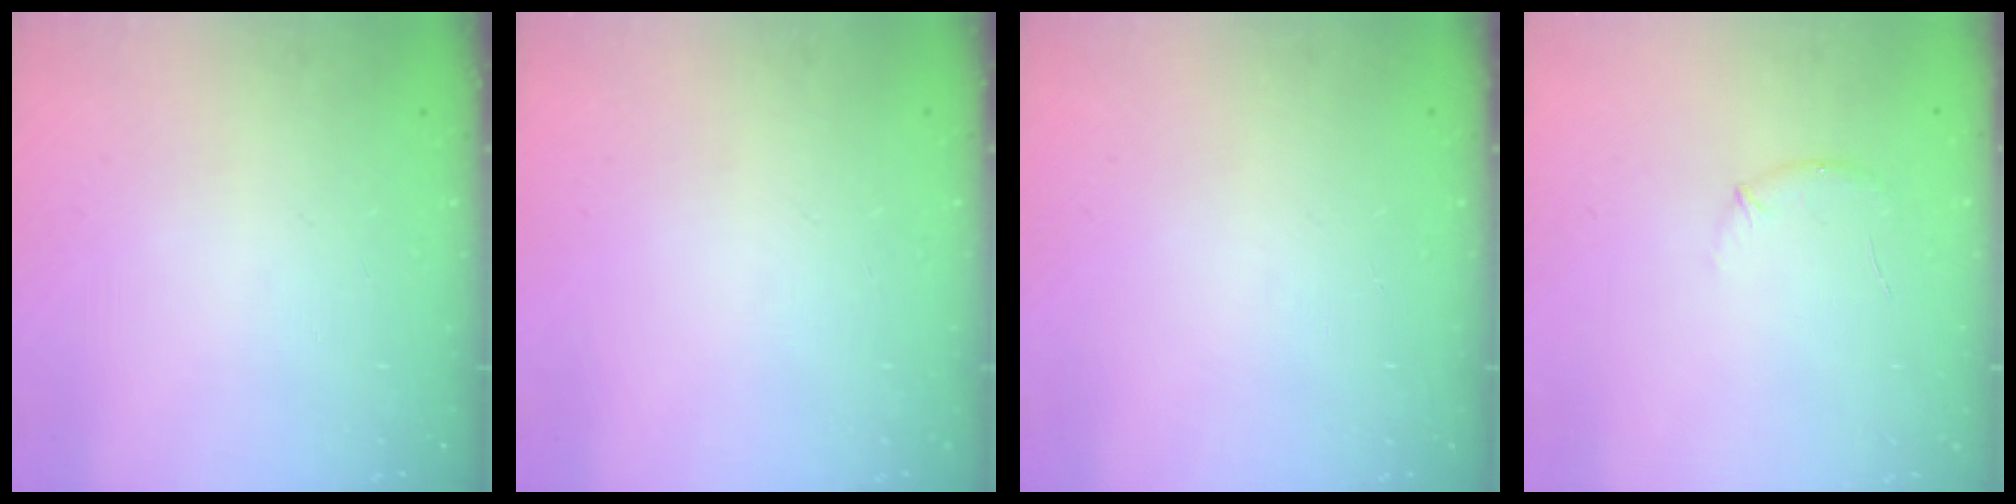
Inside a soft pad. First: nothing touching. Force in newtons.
{"total": 0.0}
{"total": 0.0}
{"total": 7.3, "press": 7.0, "slide": 2.0}